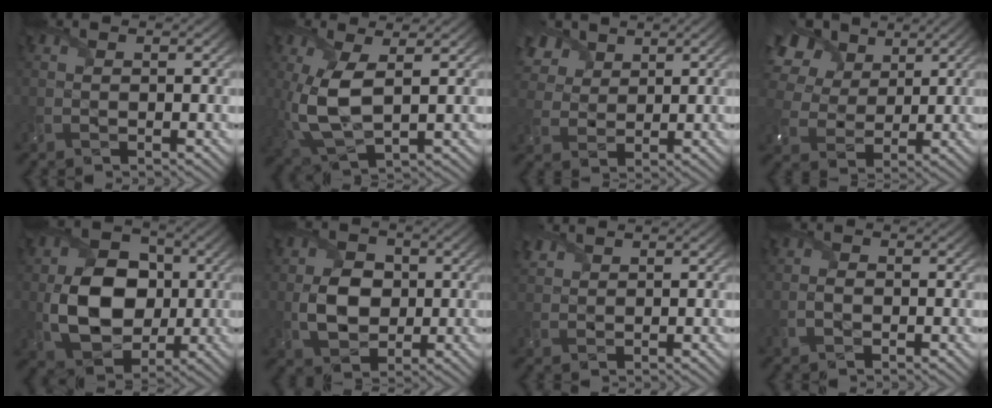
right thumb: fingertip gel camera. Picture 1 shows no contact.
{"total": 8.8, "force": [0.7, 4.0, 7.8], "torque": [-0.194, -0.006, 0.016]}
{"total": 7.2, "force": [4.2, 4.6, 3.5], "torque": [-0.120, 0.017, 0.078]}
{"total": 11.0, "force": [6.1, 7.2, 5.6], "torque": [-0.173, 0.027, 0.108]}
{"total": 11.1, "force": [-0.5, 8.4, 7.3], "torque": [-0.156, -0.006, -0.006]}
{"total": 6.1, "force": [-0.2, 4.8, 3.8], "torque": [-0.083, -0.003, -0.006]}
{"total": 1.8, "force": [1.6, 0.8, 0.5], "torque": [-0.019, 0.006, 0.039]}
{"total": 1.4, "force": [-0.5, 1.0, 1.0], "torque": [-0.023, 0.000, -0.011]}